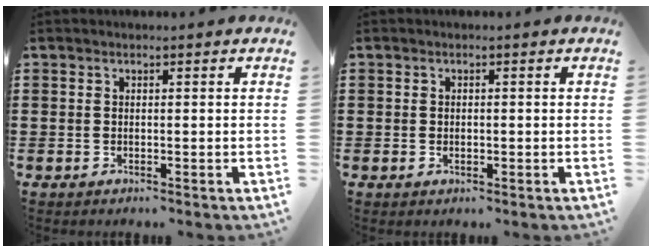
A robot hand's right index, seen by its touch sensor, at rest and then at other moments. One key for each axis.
{"total": 0.8, "fx": -0.1, "fy": 0.5, "fz": 0.6, "tx": -0.013, "ty": 0.001, "tz": -0.003}